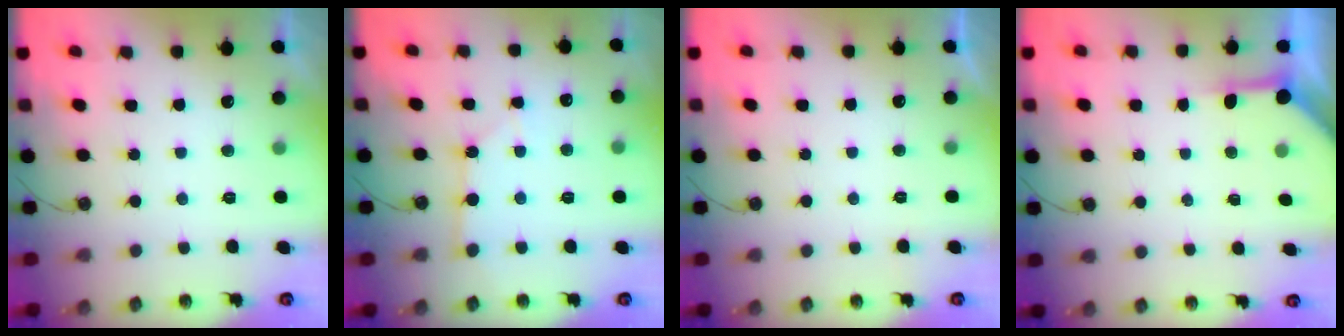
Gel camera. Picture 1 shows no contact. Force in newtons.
{"total": 2.7, "press": 2.7, "slide": 0.3}
{"total": 0.0}
{"total": 4.0, "press": 3.9, "slide": 0.5}